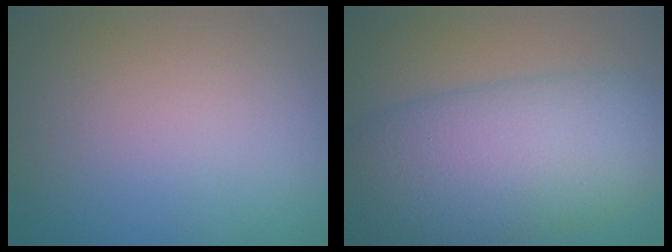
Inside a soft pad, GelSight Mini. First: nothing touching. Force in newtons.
{"total": 10.5, "press": 10.5, "slide": 0.2}